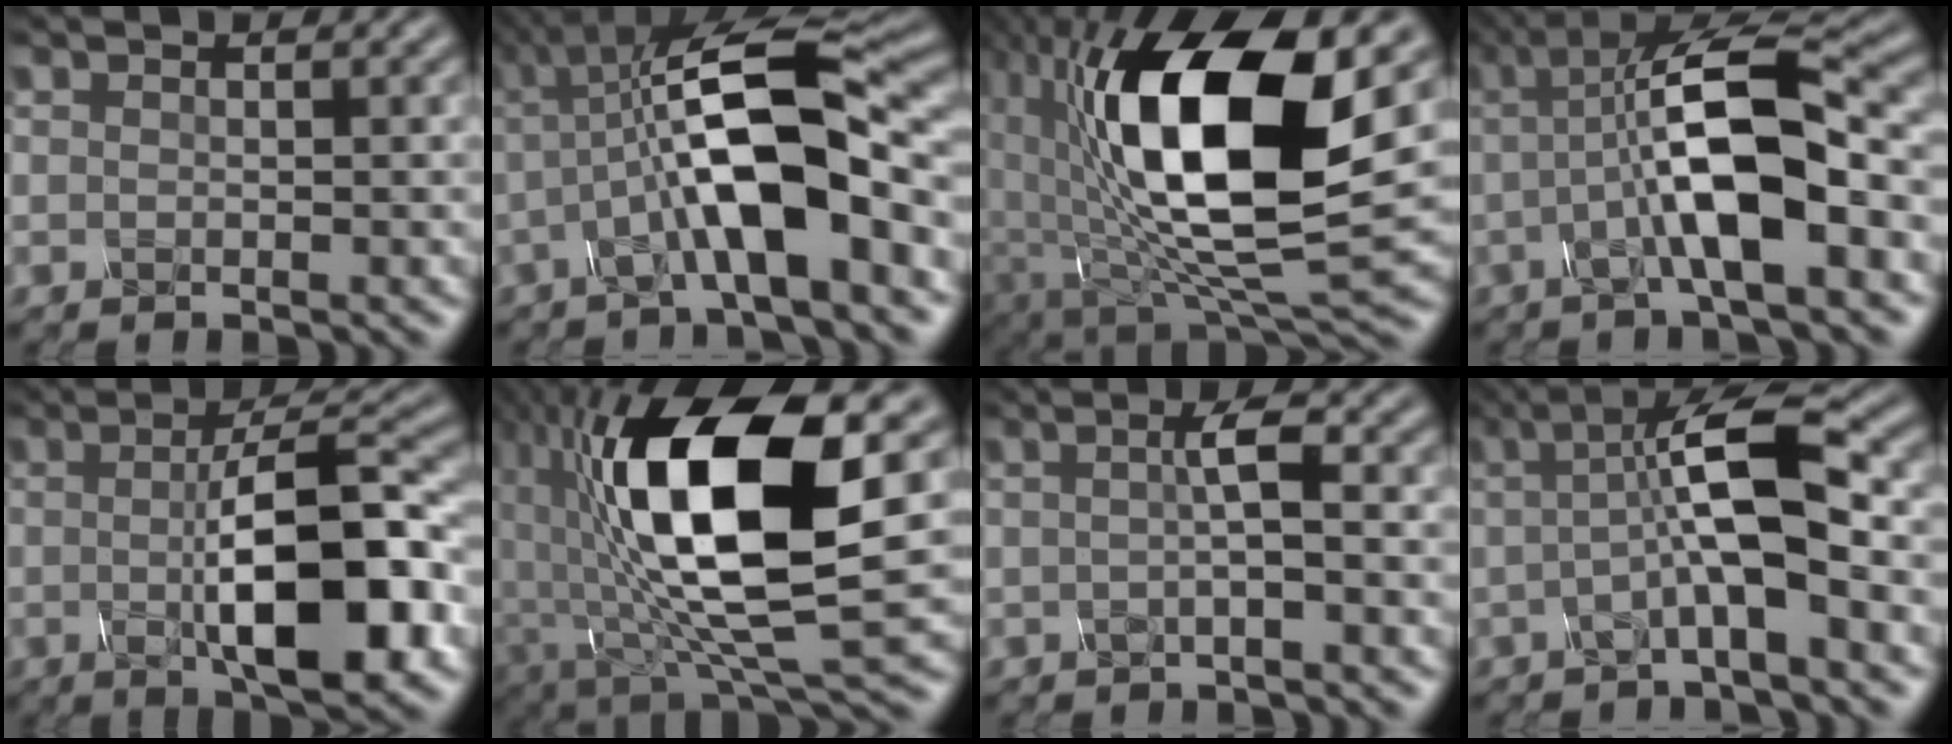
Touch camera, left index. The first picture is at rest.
{"total": 10.9, "force": [-1.2, 3.0, 10.4], "torque": [-0.178, 0.017, -0.028]}
{"total": 15.9, "force": [2.0, 7.0, 14.1], "torque": [-0.260, -0.015, 0.035]}
{"total": 9.1, "force": [-0.6, 2.4, 8.8], "torque": [-0.148, 0.012, -0.015]}
{"total": 10.5, "force": [-1.2, 3.0, 10.0], "torque": [-0.151, -0.004, -0.016]}
{"total": 14.7, "force": [1.1, 5.7, 13.5], "torque": [-0.245, -0.012, 0.019]}
{"total": 2.7, "force": [-0.2, 0.4, 2.7], "torque": [-0.050, 0.000, -0.007]}
{"total": 7.0, "force": [-0.2, 1.5, 6.8], "torque": [-0.116, 0.016, -0.015]}